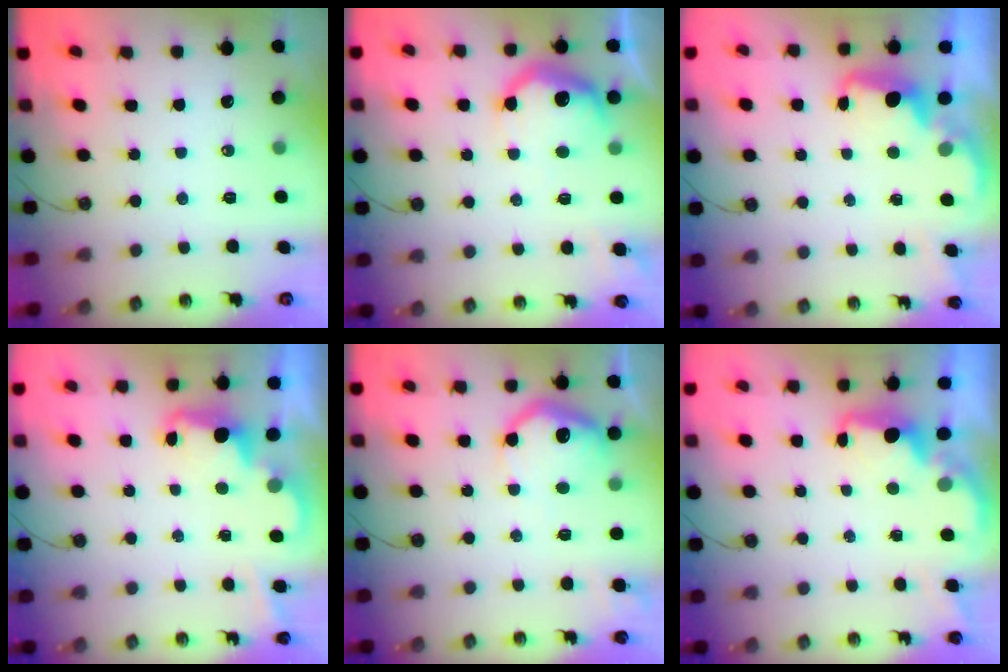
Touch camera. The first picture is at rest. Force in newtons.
{"total": 11.8, "press": 11.8, "slide": 0.8}
{"total": 2.2, "press": 2.1, "slide": 0.6}
{"total": 2.4, "press": 2.3, "slide": 0.5}
{"total": 13.1, "press": 13.0, "slide": 1.2}
{"total": 2.0, "press": 1.9, "slide": 0.7}